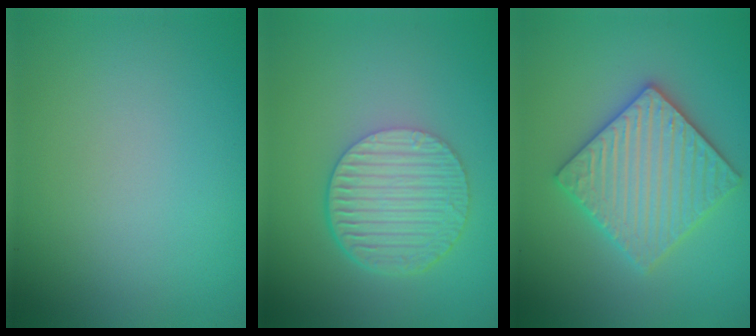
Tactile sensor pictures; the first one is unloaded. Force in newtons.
{"total": 6.4, "press": 4.4, "slide": 4.6}
{"total": 5.9, "press": 5.8, "slide": 1.0}